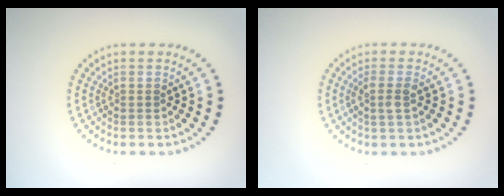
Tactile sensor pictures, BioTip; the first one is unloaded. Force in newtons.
{"total": 1.5, "press": 1.3, "slide": 0.7}